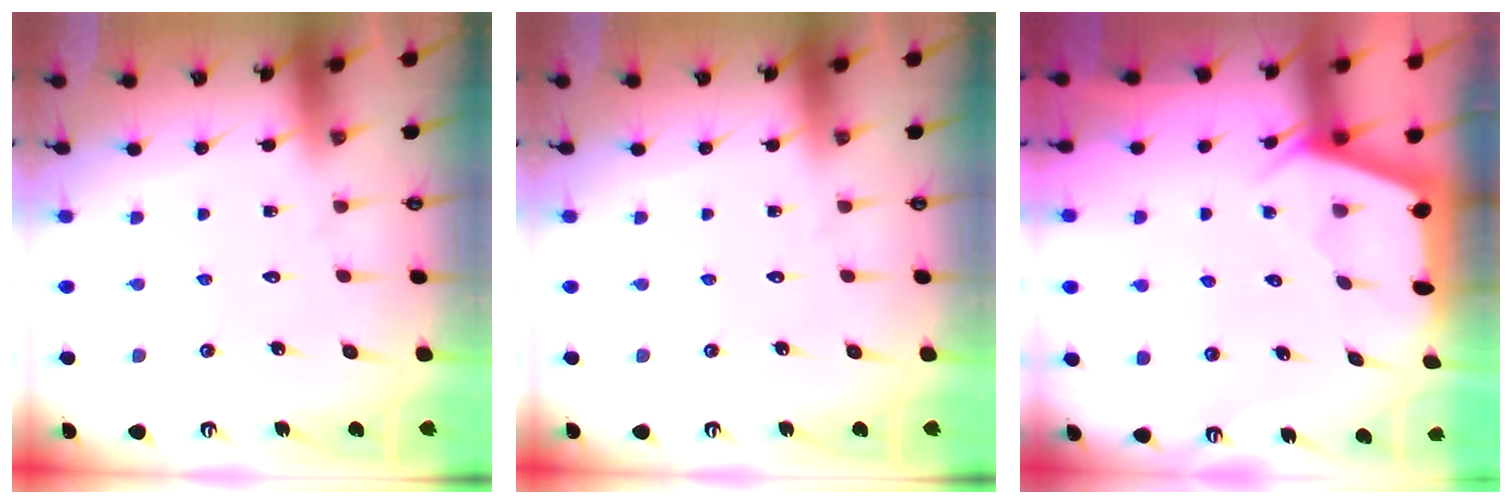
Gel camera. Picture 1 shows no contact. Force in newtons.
{"total": 0.0}
{"total": 2.3, "press": 2.3, "slide": 0.3}